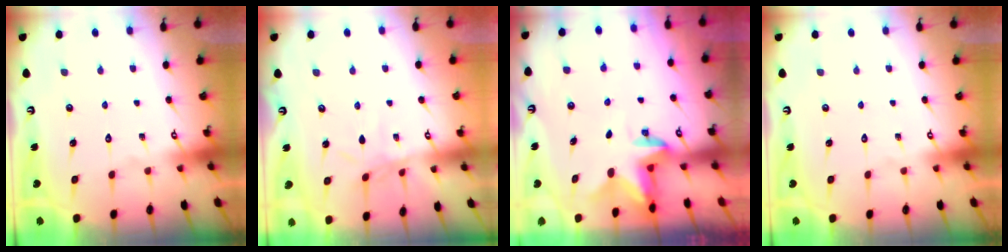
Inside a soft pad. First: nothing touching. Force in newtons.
{"total": 4.8, "press": 4.7, "slide": 0.6}
{"total": 2.9, "press": 2.9, "slide": 0.5}
{"total": 0.0}